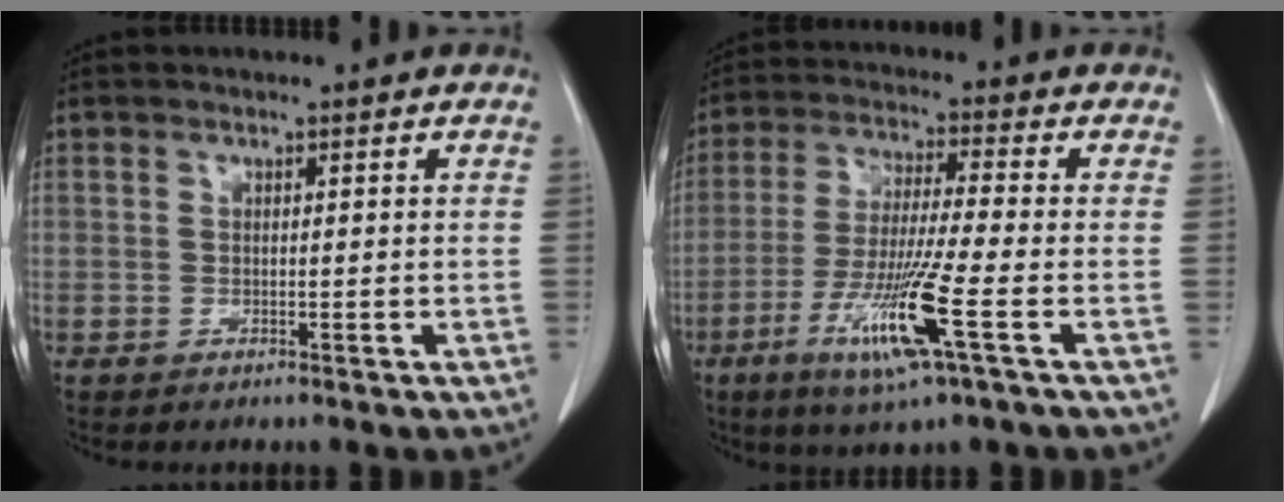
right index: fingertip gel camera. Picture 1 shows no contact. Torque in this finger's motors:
{"motor_torque": [1.68, -0.46, 0.88, 0.12]}